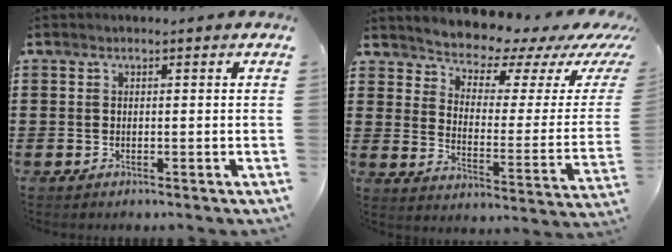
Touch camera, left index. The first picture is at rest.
{"total": 5.6, "force": [5.5, 1.1, 0.7], "torque": [-0.040, -0.057, 0.088]}